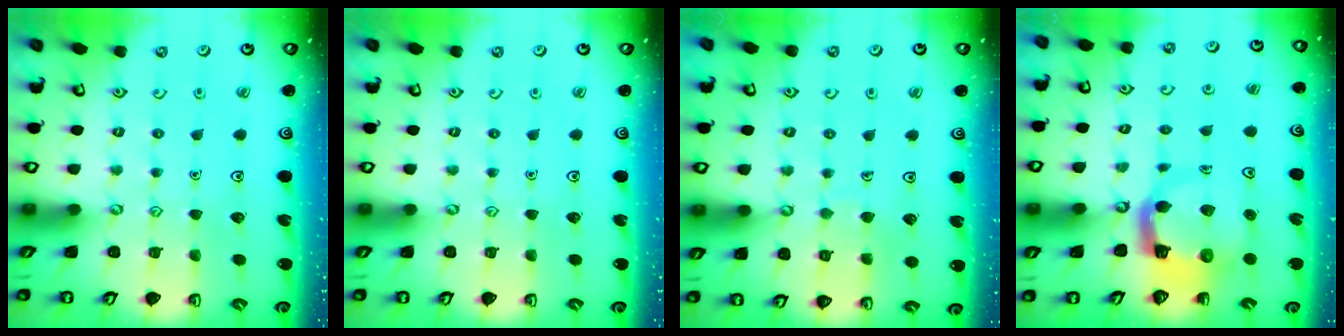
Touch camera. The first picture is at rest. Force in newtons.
{"total": 0.0}
{"total": 5.0, "press": 5.0, "slide": 0.5}
{"total": 7.9, "press": 7.9, "slide": 1.1}